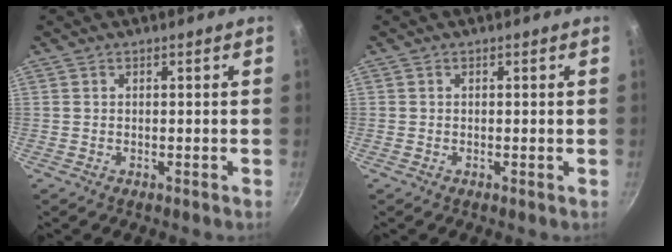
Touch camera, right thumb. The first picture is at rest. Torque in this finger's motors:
{"motor_torque": [-0.10, -0.02, 0.43, -0.22, 0.03]}